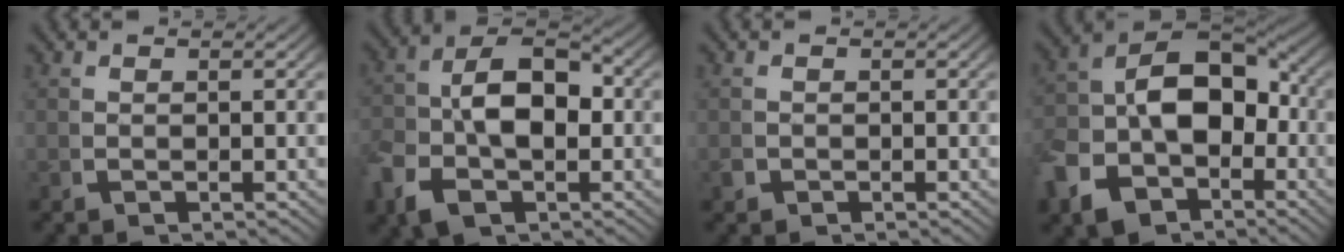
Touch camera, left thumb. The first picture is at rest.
{"total": 9.7, "force": [-1.4, 6.6, 6.9], "torque": [-0.128, -0.017, -0.018]}
{"total": 0.9, "force": [-0.4, 0.8, 0.2], "torque": [-0.011, -0.005, -0.008]}
{"total": 14.5, "force": [-2.6, 10.3, 9.8], "torque": [-0.197, -0.035, -0.028]}